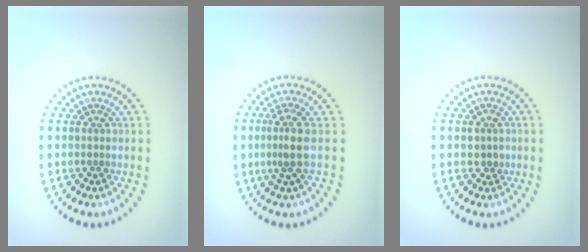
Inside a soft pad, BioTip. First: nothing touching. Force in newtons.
{"total": 2.6, "press": 2.0, "slide": 1.7}
{"total": 1.4, "press": 1.3, "slide": 0.5}